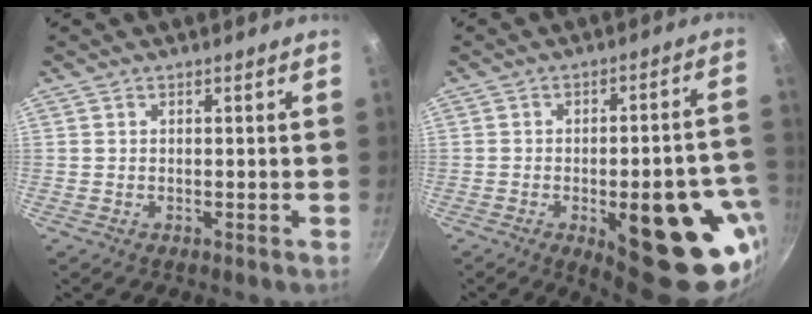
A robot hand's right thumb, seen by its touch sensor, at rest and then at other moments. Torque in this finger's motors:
{"motor_torque": [2.55, 2.46, 2.28, -0.49, 0.43]}